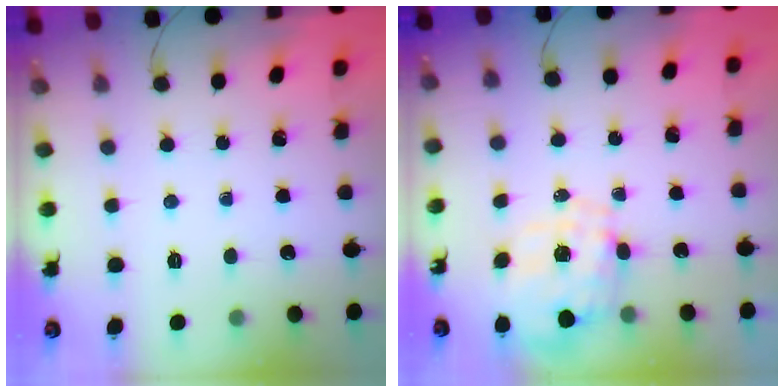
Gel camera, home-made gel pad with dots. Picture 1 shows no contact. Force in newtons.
{"total": 1.9, "press": 1.5, "slide": 1.1}